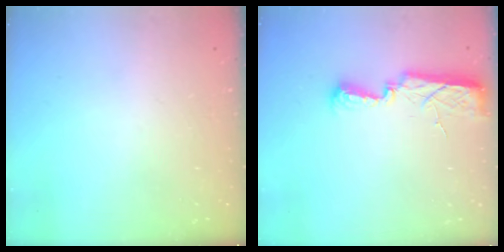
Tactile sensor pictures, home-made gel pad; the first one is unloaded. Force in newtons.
{"total": 10.7, "press": 9.0, "slide": 5.8}